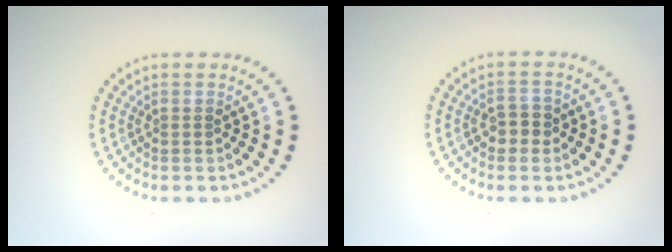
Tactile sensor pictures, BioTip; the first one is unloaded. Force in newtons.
{"total": 1.9, "press": 1.8, "slide": 0.4}